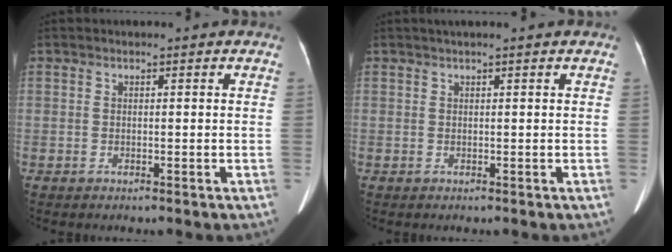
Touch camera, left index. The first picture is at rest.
{"total": 2.1, "force": [1.7, -0.1, 1.2], "torque": [-0.017, 0.029, 0.027]}